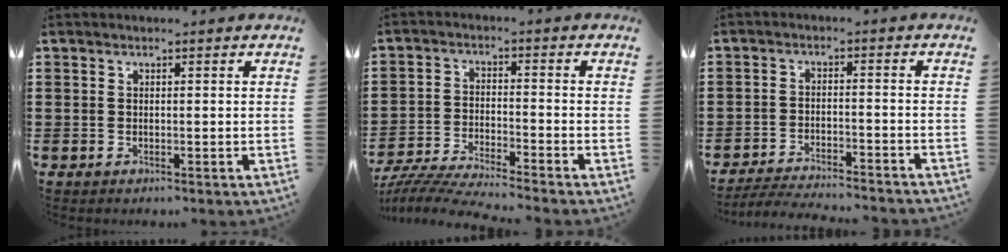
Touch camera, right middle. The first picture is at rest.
{"total": 5.4, "force": [-5.2, -0.2, 1.4], "torque": [-0.044, -0.016, -0.108]}
{"total": 4.3, "force": [-4.2, -0.1, 0.9], "torque": [-0.022, -0.004, -0.087]}